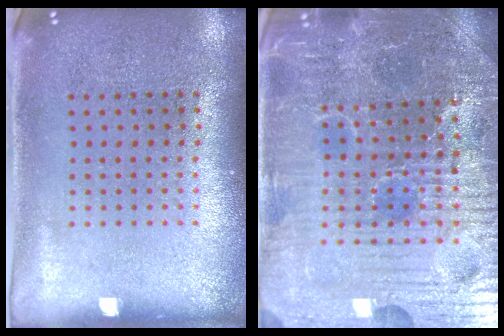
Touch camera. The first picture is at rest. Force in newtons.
{"total": 5.5, "press": 5.2, "slide": 1.5}